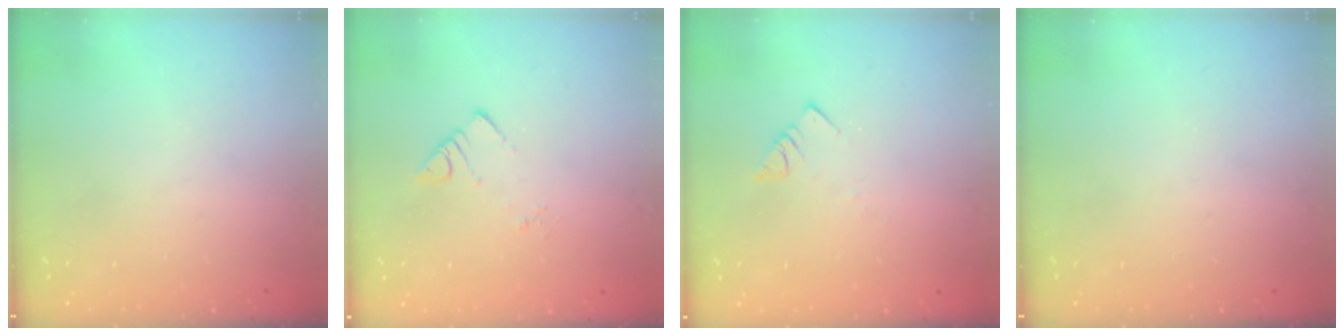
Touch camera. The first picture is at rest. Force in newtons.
{"total": 2.6, "press": 2.6, "slide": 0.1}
{"total": 3.4, "press": 3.3, "slide": 0.4}
{"total": 0.0}